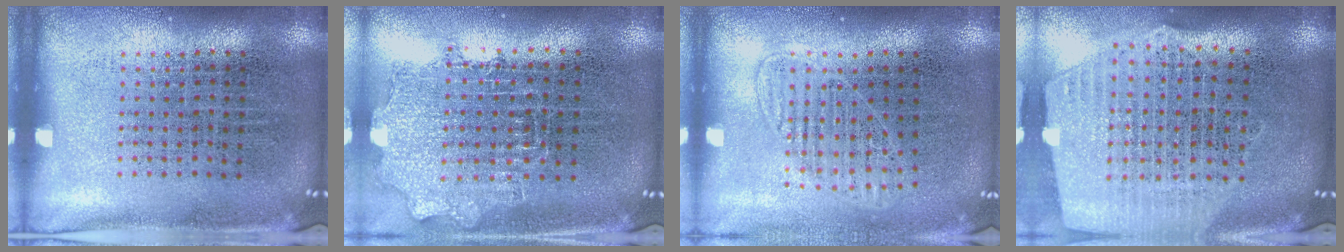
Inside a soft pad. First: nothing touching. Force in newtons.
{"total": 1.3, "press": 1.1, "slide": 0.6}
{"total": 1.3, "press": 1.2, "slide": 0.7}
{"total": 2.6, "press": 2.2, "slide": 1.4}